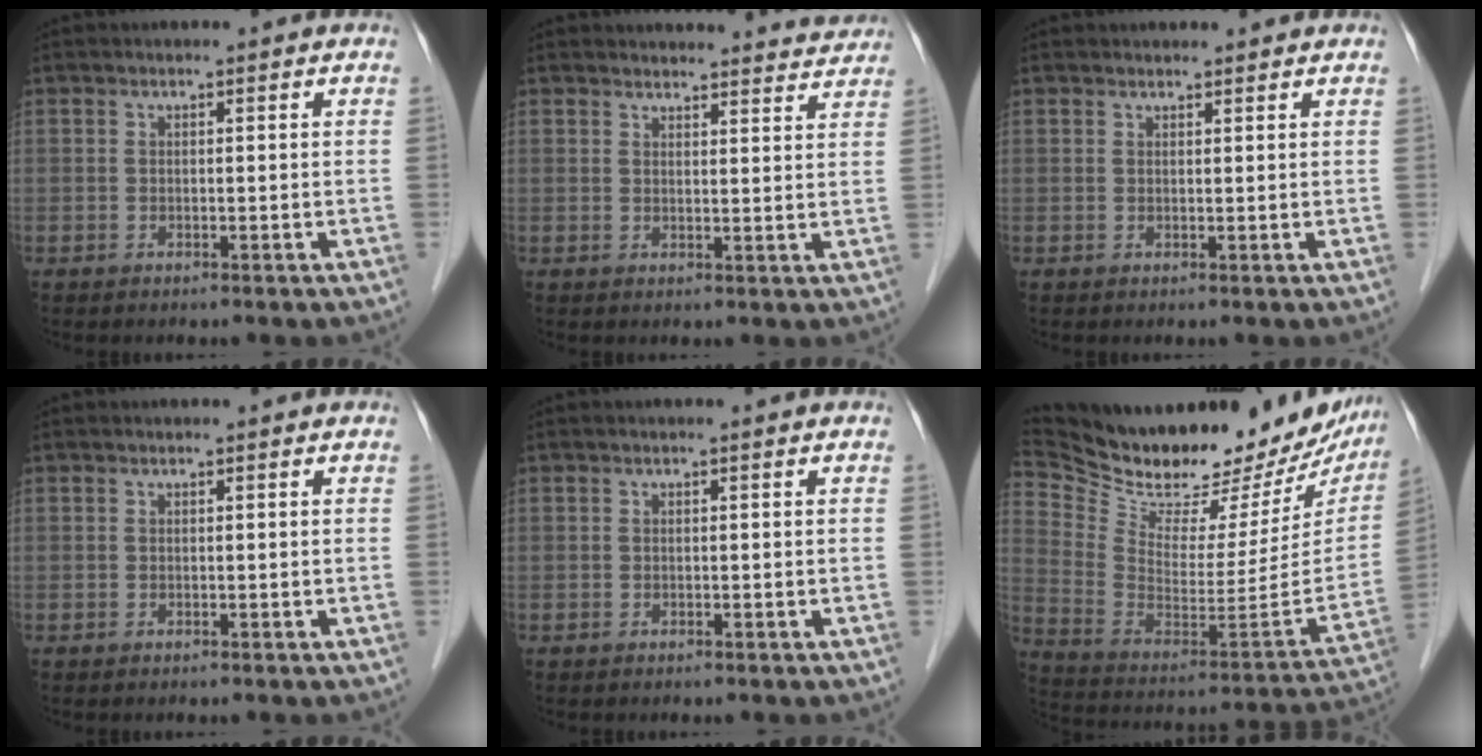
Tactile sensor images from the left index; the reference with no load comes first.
{"total": 11.6, "force": [11.3, 2.4, 1.0], "torque": [0.022, -0.003, 0.110]}
{"total": 2.3, "force": [2.2, 0.7, 0.3], "torque": [-0.007, 0.014, 0.027]}
{"total": 0.0}
{"total": 0.0}
{"total": 31.8, "force": [27.3, 9.1, 13.6], "torque": [-0.243, -0.059, 0.391]}